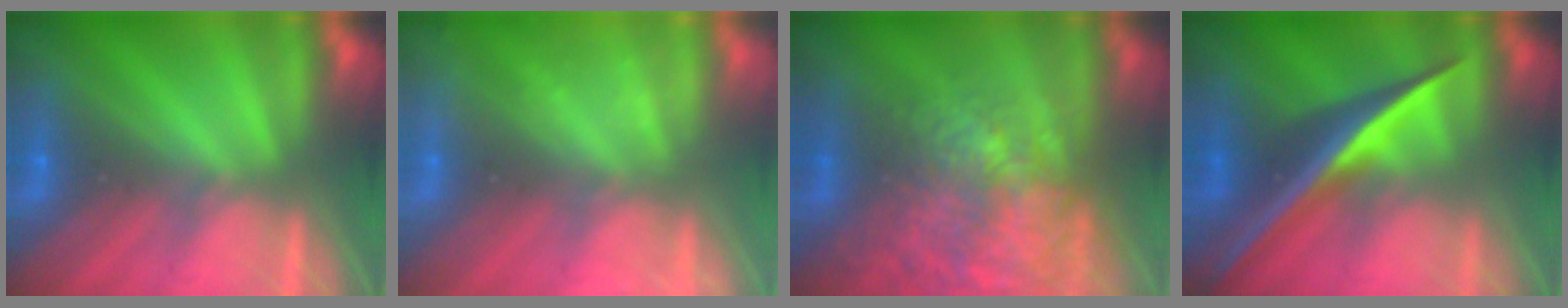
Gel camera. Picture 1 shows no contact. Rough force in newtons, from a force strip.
{"total": 2.3}
{"total": 9.3}
{"total": 2.7}